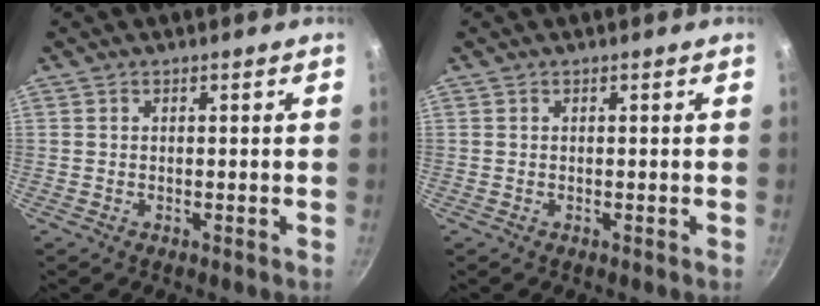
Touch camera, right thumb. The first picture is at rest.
{"total": 0.0}